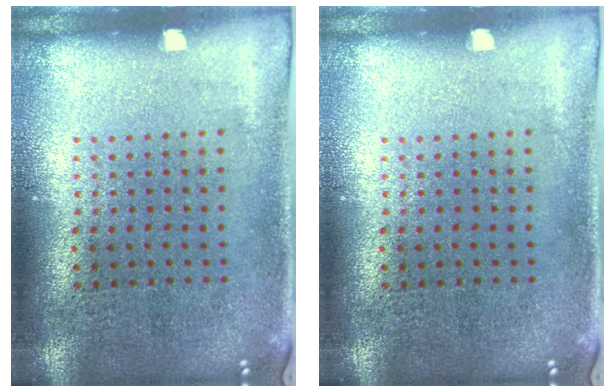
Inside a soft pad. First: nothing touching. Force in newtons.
{"total": 0.0}